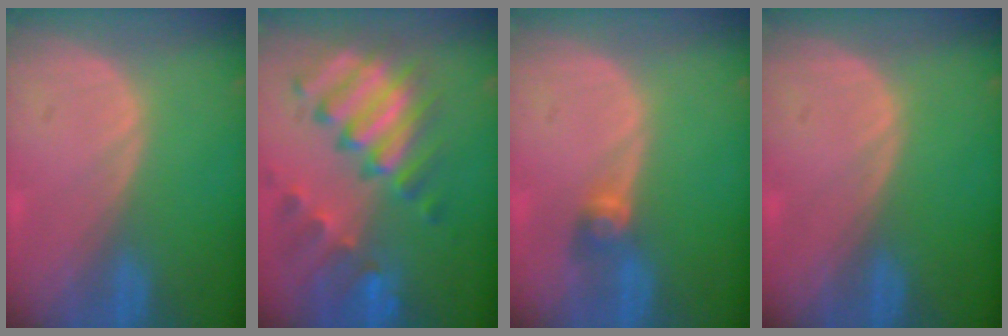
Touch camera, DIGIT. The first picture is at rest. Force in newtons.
{"total": 11.3, "press": 9.7, "slide": 5.7}
{"total": 2.6, "press": 2.5, "slide": 0.6}
{"total": 0.0}